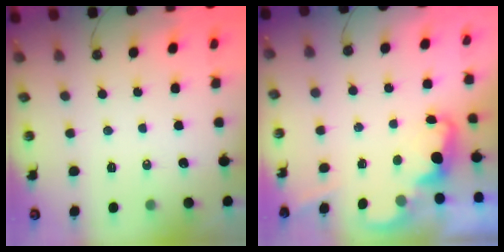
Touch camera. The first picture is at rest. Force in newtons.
{"total": 2.3, "press": 2.2, "slide": 0.6}